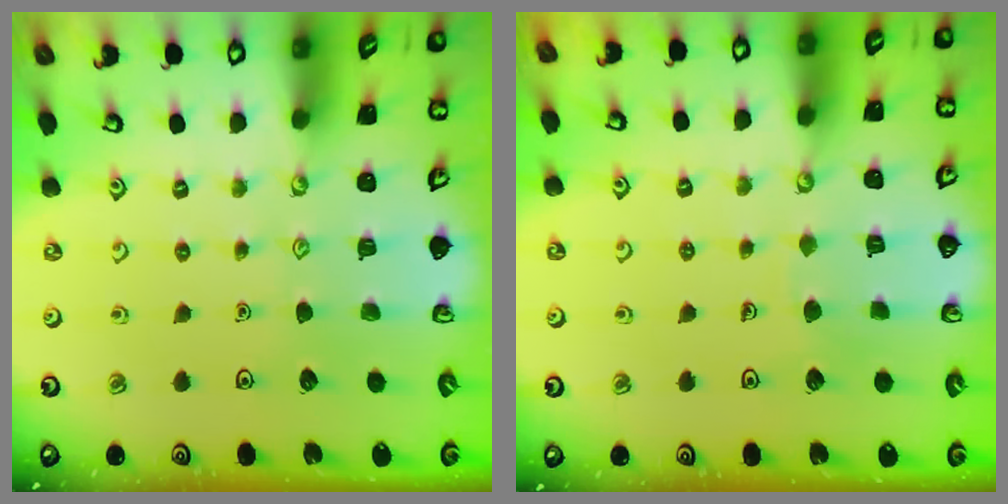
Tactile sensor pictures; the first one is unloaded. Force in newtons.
{"total": 3.8, "press": 3.8, "slide": 0.3}